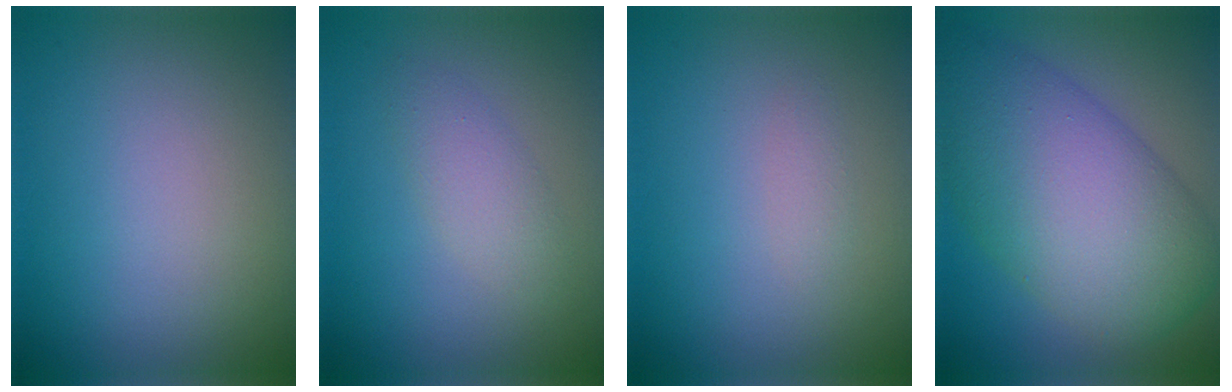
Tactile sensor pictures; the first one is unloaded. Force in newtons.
{"total": 2.2, "press": 2.2, "slide": 0.0}
{"total": 0.8, "press": 0.8, "slide": 0.0}
{"total": 11.9, "press": 11.9, "slide": 0.4}